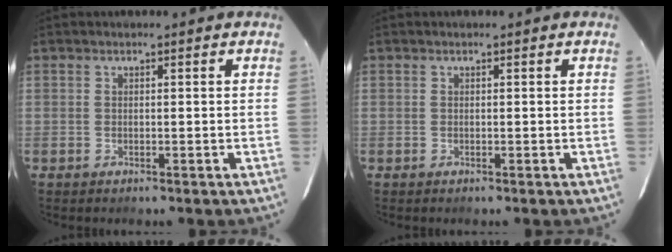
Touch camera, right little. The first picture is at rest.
{"total": 0.0}